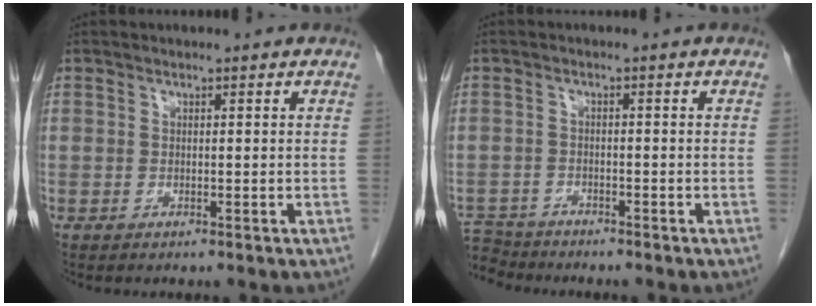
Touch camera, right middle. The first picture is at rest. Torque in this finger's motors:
{"motor_torque": [-0.17, -0.13, -0.09, -0.04]}